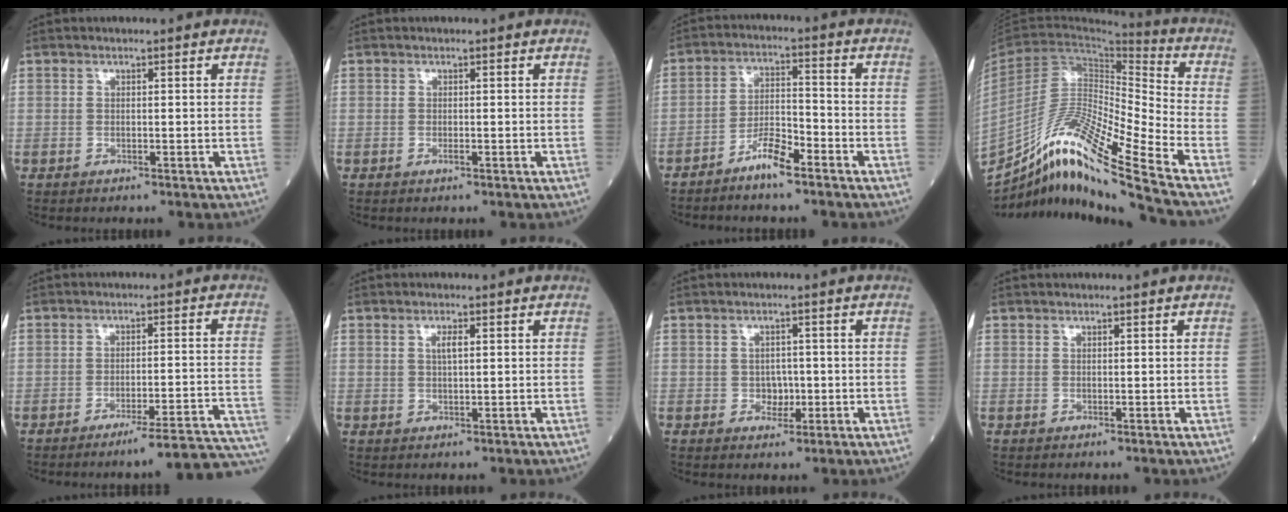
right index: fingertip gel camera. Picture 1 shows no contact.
{"total": 0.5, "force": [-0.3, 0.1, 0.5], "torque": [-0.010, 0.000, -0.004]}
{"total": 5.7, "force": [-4.3, 0.8, 3.7], "torque": [-0.071, 0.004, -0.083]}
{"total": 18.5, "force": [-14.0, -1.6, 12.0], "torque": [-0.234, -0.003, -0.256]}
{"total": 14.4, "force": [-13.4, -1.1, 5.2], "torque": [-0.008, 0.016, -0.168]}
{"total": 1.7, "force": [0.6, 0.3, 1.6], "torque": [-0.032, 0.000, 0.010]}
{"total": 2.4, "force": [-0.5, 1.8, 1.4], "torque": [-0.014, 0.006, -0.005]}
{"total": 0.0}